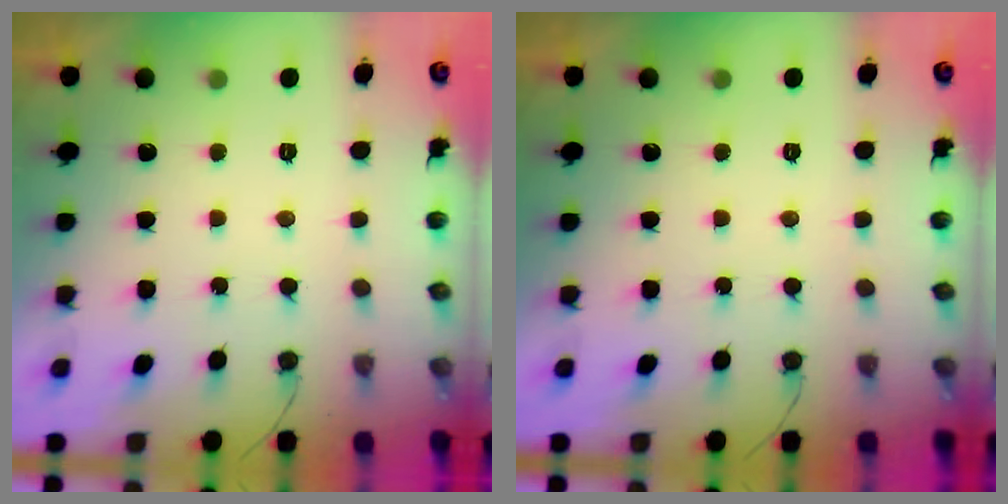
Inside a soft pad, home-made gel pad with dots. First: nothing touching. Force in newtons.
{"total": 0.0}